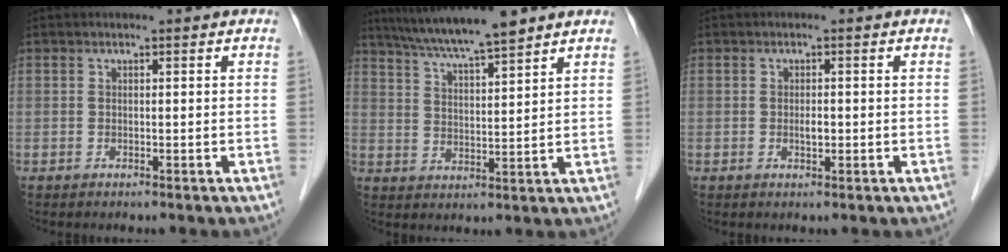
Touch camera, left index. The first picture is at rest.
{"total": 10.7, "force": [9.0, 0.0, 5.8], "torque": [-0.101, 0.018, 0.147]}
{"total": 1.4, "force": [-0.3, 0.6, 1.2], "torque": [-0.023, -0.001, -0.005]}